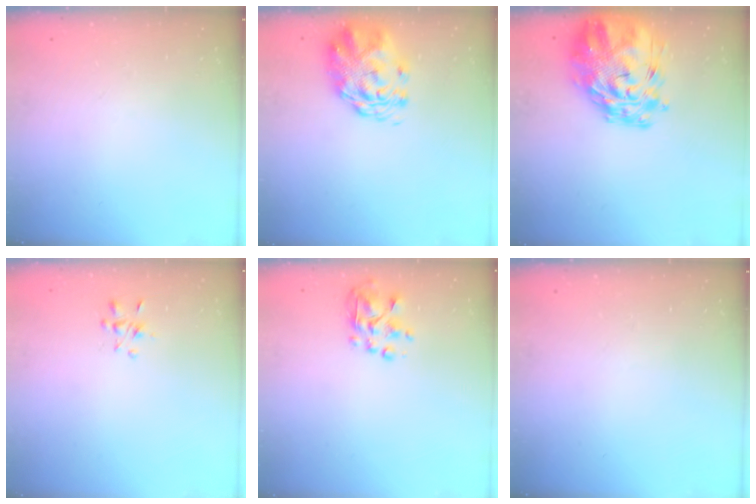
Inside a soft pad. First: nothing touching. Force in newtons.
{"total": 2.8, "press": 2.6, "slide": 1.1}
{"total": 15.0, "press": 14.1, "slide": 5.2}
{"total": 2.1, "press": 2.0, "slide": 0.7}
{"total": 5.3, "press": 5.2, "slide": 0.7}
{"total": 0.0}